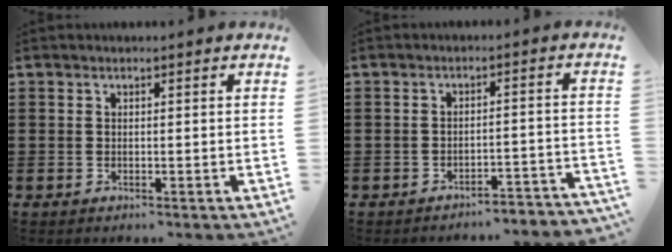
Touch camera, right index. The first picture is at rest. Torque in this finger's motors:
{"motor_torque": [0.18, 0.19, 0.15, 0.00]}